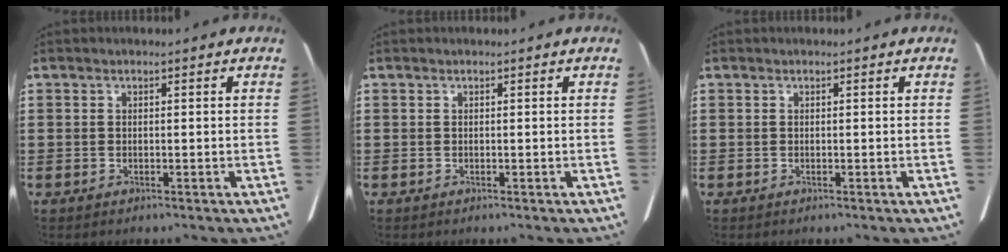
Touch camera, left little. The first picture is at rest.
{"total": 0.0}
{"total": 0.0}